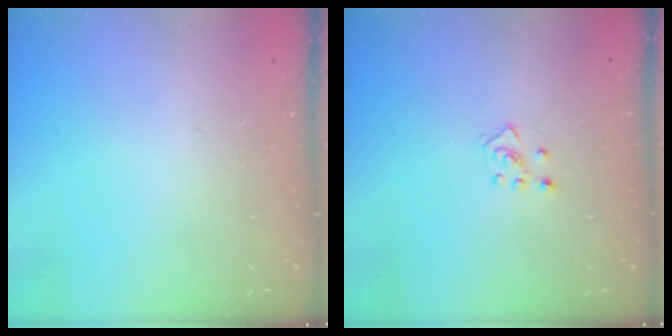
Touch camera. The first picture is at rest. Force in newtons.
{"total": 4.6, "press": 4.5, "slide": 0.8}